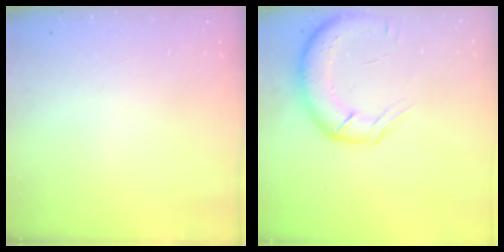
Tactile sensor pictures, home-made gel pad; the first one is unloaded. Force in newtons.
{"total": 14.4, "press": 14.0, "slide": 3.5}